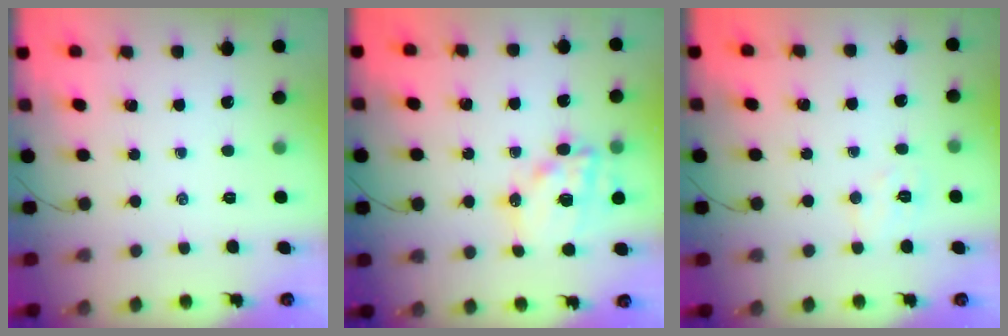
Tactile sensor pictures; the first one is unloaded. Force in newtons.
{"total": 14.3, "press": 13.8, "slide": 3.5}
{"total": 4.8, "press": 4.7, "slide": 1.0}